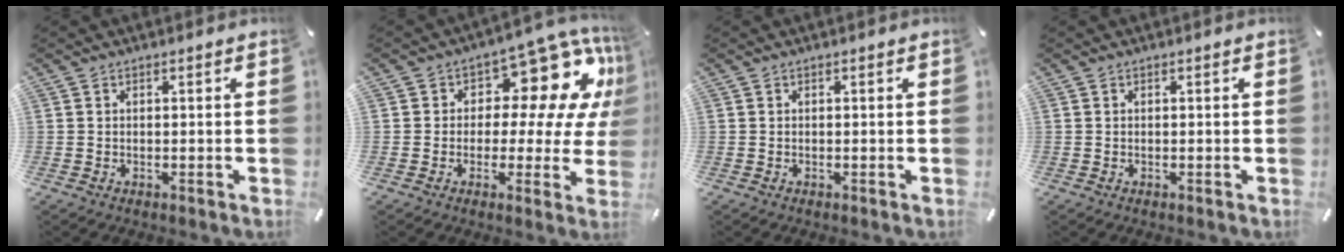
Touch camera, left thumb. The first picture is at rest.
{"total": 12.7, "force": [6.1, 7.2, 8.4], "torque": [-0.109, -0.056, 0.102]}
{"total": 0.0}
{"total": 0.0}